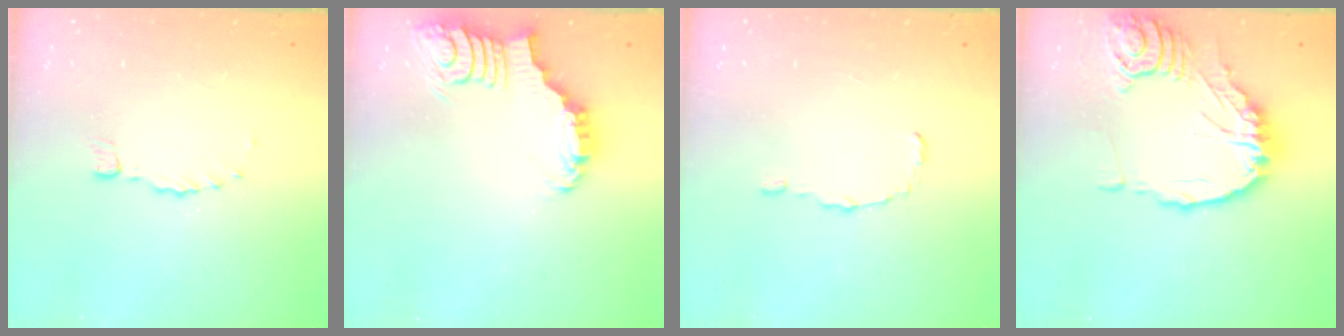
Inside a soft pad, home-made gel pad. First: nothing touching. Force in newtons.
{"total": 3.5, "press": 3.5, "slide": 0.4}
{"total": 1.0, "press": 1.0, "slide": 0.0}
{"total": 16.1, "press": 16.0, "slide": 1.9}